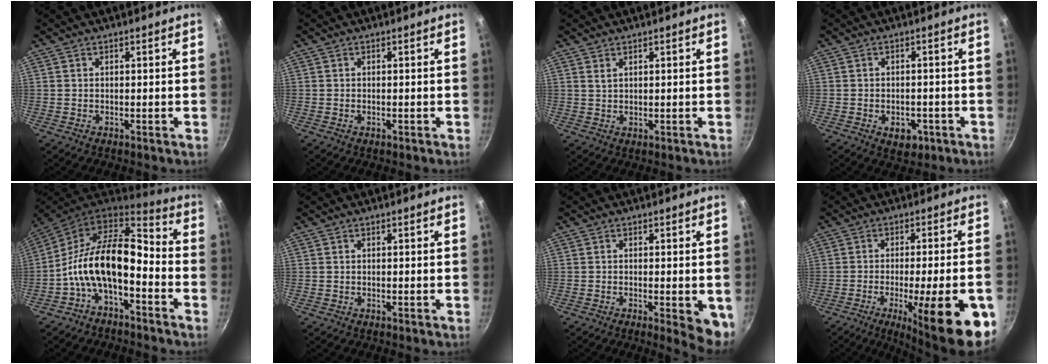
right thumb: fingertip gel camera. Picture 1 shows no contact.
{"total": 0.6, "force": [-0.3, 0.3, 0.4], "torque": [-0.006, 0.002, -0.005]}
{"total": 1.2, "force": [0.9, 0.5, 0.7], "torque": [-0.012, -0.006, 0.017]}
{"total": 5.0, "force": [-2.0, 3.3, 3.1], "torque": [-0.027, 0.010, -0.018]}
{"total": 15.8, "force": [-4.0, 8.4, 12.7], "torque": [-0.223, 0.064, -0.091]}
{"total": 0.0}
{"total": 6.3, "force": [-1.6, 1.8, 5.9], "torque": [-0.063, -0.003, -0.017]}
{"total": 19.6, "force": [-7.2, 4.5, 17.7], "torque": [-0.224, 0.014, -0.092]}